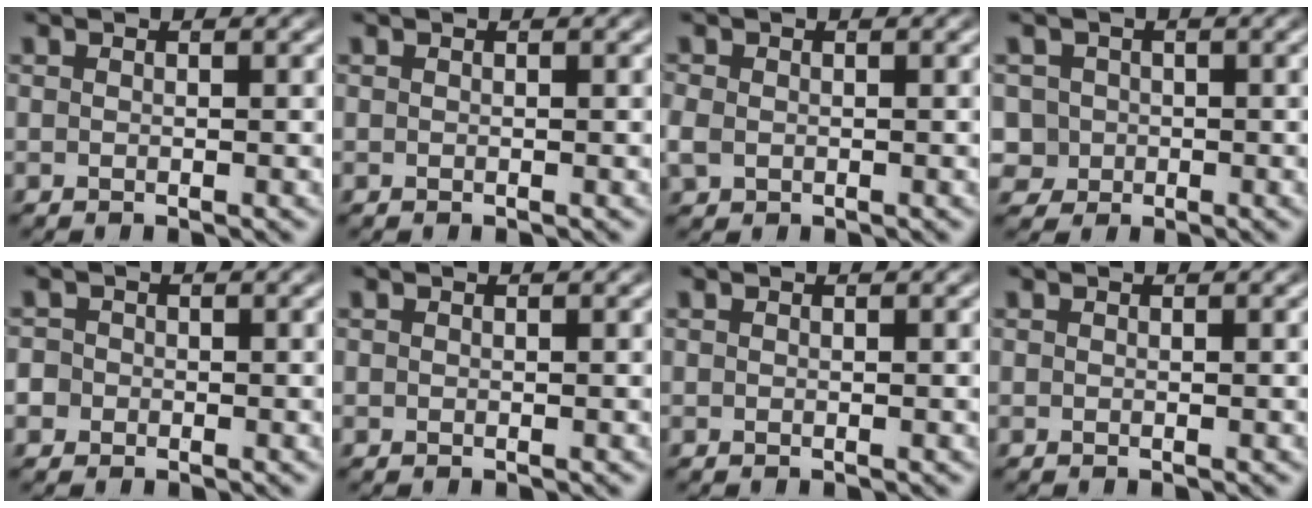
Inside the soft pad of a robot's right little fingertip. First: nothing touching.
{"total": 0.0}
{"total": 1.5, "force": [-0.5, 1.2, 0.6], "torque": [-0.028, -0.011, -0.001]}
{"total": 5.9, "force": [-1.2, 5.5, 1.7], "torque": [-0.053, -0.031, -0.015]}
{"total": 3.0, "force": [-1.0, 2.7, 0.6], "torque": [-0.026, -0.014, -0.018]}
{"total": 0.0}
{"total": 0.0}
{"total": 0.0}